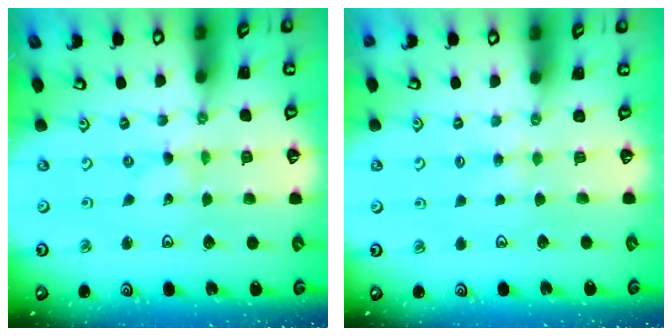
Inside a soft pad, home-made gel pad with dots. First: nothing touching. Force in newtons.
{"total": 3.3, "press": 3.3, "slide": 0.4}